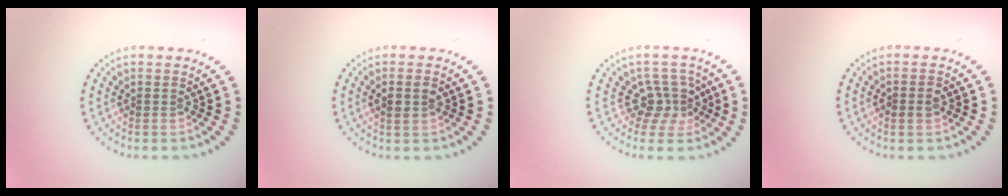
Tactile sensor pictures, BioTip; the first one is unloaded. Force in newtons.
{"total": 1.7, "press": 1.5, "slide": 0.7}
{"total": 2.8, "press": 2.1, "slide": 1.8}
{"total": 1.4, "press": 1.4, "slide": 0.3}